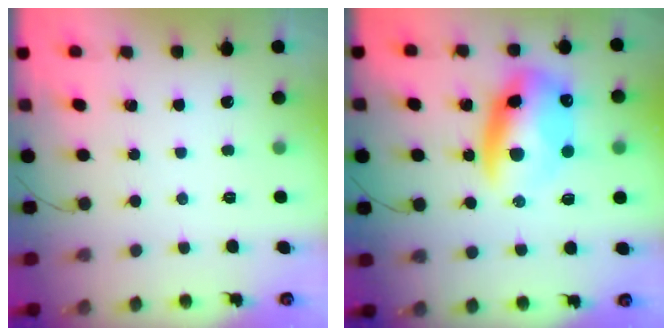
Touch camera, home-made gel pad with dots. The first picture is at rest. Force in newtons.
{"total": 13.4, "press": 13.0, "slide": 3.1}